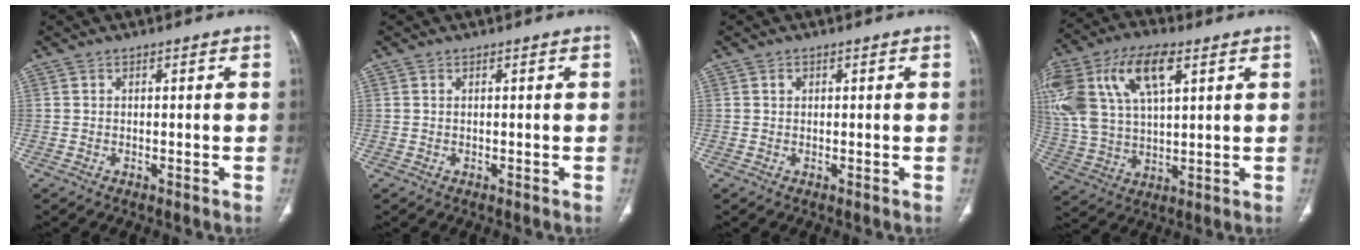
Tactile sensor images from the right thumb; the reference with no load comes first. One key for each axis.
{"total": 0.0}
{"total": 0.7, "fx": 0.3, "fy": 0.6, "fz": 0.3, "tx": 0.000, "ty": 0.001, "tz": 0.006}
{"total": 22.9, "fx": 8.9, "fy": 12.1, "fz": 17.3, "tx": -0.387, "ty": 0.020, "tz": 0.167}